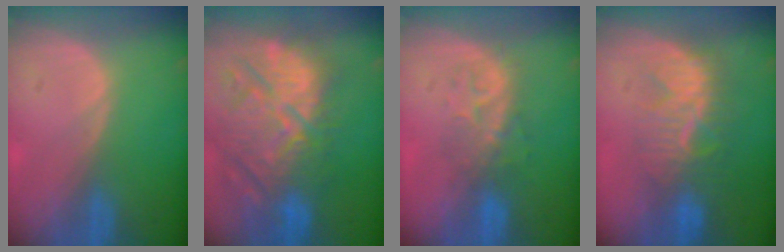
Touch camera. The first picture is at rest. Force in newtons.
{"total": 13.4, "press": 12.4, "slide": 5.0}
{"total": 4.9, "press": 4.9, "slide": 0.8}
{"total": 8.3, "press": 7.9, "slide": 2.3}